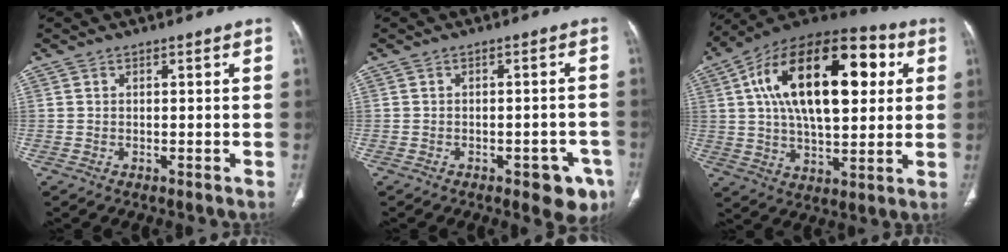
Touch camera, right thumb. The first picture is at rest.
{"total": 7.0, "force": [-3.7, 3.2, 4.9], "torque": [-0.038, 0.015, -0.042]}
{"total": 27.8, "force": [6.7, 13.9, 23.1], "torque": [-0.370, 0.020, 0.100]}